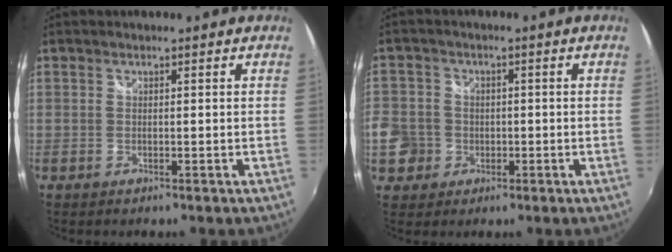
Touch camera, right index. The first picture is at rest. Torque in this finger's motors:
{"motor_torque": [0.42, 0.18, 0.14, 0.01]}